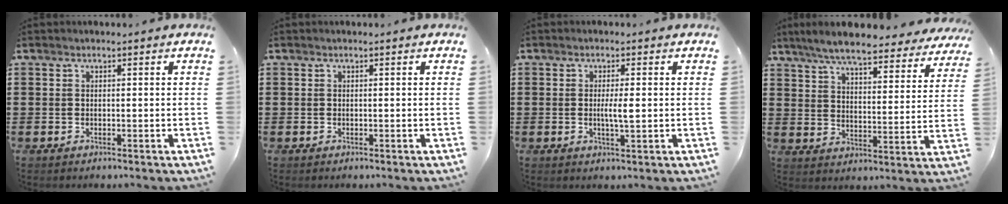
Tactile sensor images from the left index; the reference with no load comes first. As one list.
[{"total": 0.0}, {"total": 3.0, "force": [0.1, 0.4, 3.0], "torque": [-0.055, -0.005, 0.000]}, {"total": 7.6, "force": [6.9, 0.4, 3.2], "torque": [-0.090, -0.037, 0.119]}]